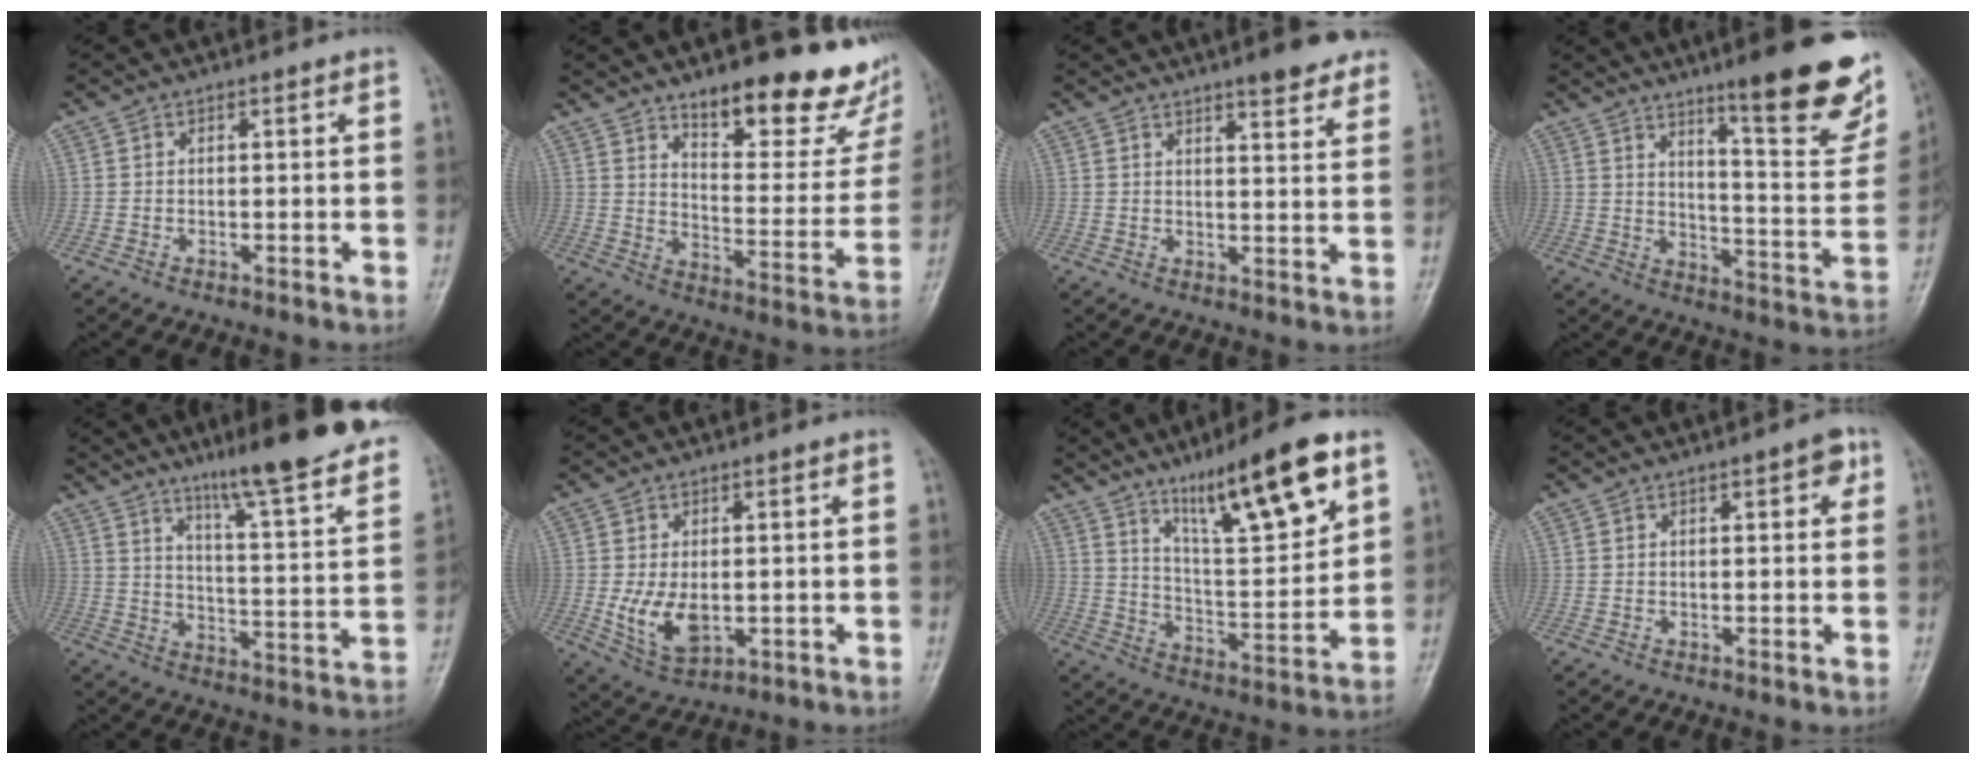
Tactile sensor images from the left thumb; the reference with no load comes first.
{"total": 22.5, "force": [15.2, 7.9, 14.6], "torque": [-0.142, -0.096, 0.213]}
{"total": 8.3, "force": [6.5, 1.7, 4.9], "torque": [-0.040, -0.031, 0.074]}
{"total": 20.8, "force": [13.4, 3.7, 15.5], "torque": [-0.170, -0.080, 0.196]}
{"total": 23.6, "force": [16.5, 3.3, 16.5], "torque": [-0.208, -0.060, 0.229]}
{"total": 7.2, "force": [-0.4, 4.2, 5.8], "torque": [-0.099, -0.016, 0.007]}
{"total": 18.6, "force": [11.0, 3.7, 14.5], "torque": [-0.213, -0.053, 0.192]}
{"total": 3.1, "force": [1.5, 1.1, 2.5], "torque": [-0.023, -0.001, 0.014]}